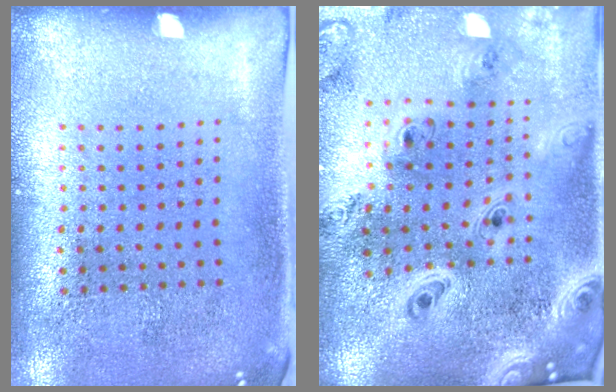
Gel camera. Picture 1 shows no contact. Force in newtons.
{"total": 3.9, "press": 3.0, "slide": 2.5}